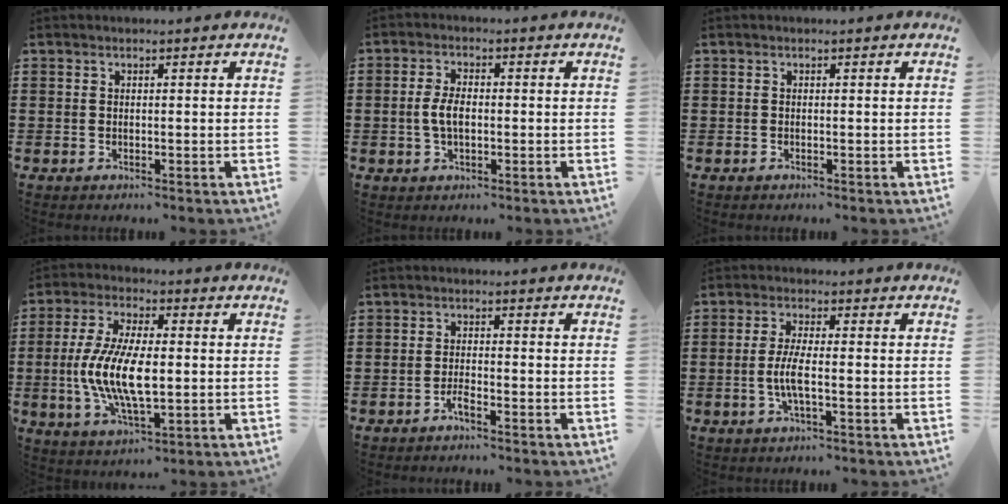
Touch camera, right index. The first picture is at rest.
{"total": 3.9, "force": [-0.4, 2.1, 3.3], "torque": [-0.078, -0.001, -0.012]}
{"total": 0.0}
{"total": 11.1, "force": [-0.7, 4.4, 10.2], "torque": [-0.225, -0.009, -0.017]}
{"total": 1.8, "force": [-1.5, 0.3, 1.1], "torque": [-0.030, -0.004, -0.029]}
{"total": 4.3, "force": [-1.0, 0.8, 4.1], "torque": [-0.095, -0.006, -0.026]}